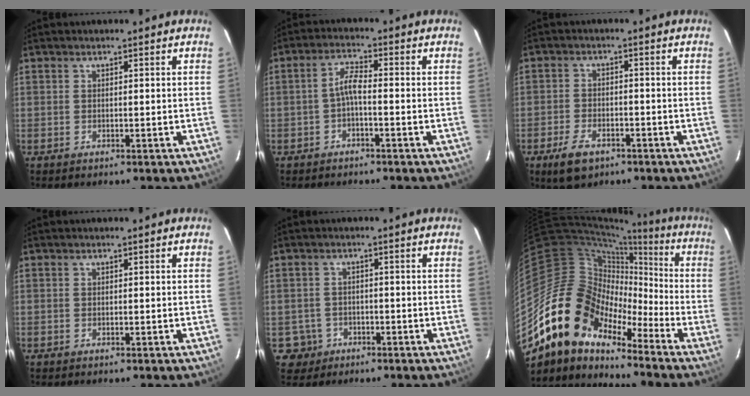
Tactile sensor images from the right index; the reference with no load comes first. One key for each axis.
{"total": 3.1, "fx": -1.3, "fy": 0.5, "fz": 2.7, "tx": -0.061, "ty": 0.010, "tz": -0.027}
{"total": 6.6, "fx": -4.1, "fy": 3.6, "fz": 3.8, "tx": -0.098, "ty": -0.006, "tz": -0.069}
{"total": 0.0}
{"total": 4.3, "fx": -1.6, "fy": 4.0, "fz": 0.0, "tx": -0.010, "ty": 0.017, "tz": -0.022}
{"total": 16.3, "fx": -11.8, "fy": 9.6, "fz": 6.0, "tx": -0.115, "ty": 0.018, "tz": -0.230}